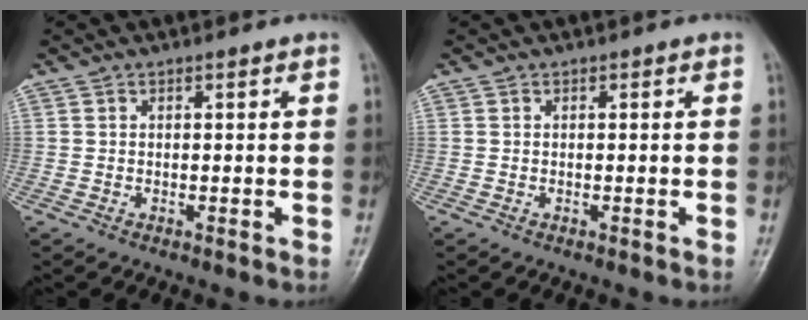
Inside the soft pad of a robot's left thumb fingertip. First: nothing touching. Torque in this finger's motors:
{"motor_torque": [0.00, 0.00, 0.00, 0.00, 0.00]}